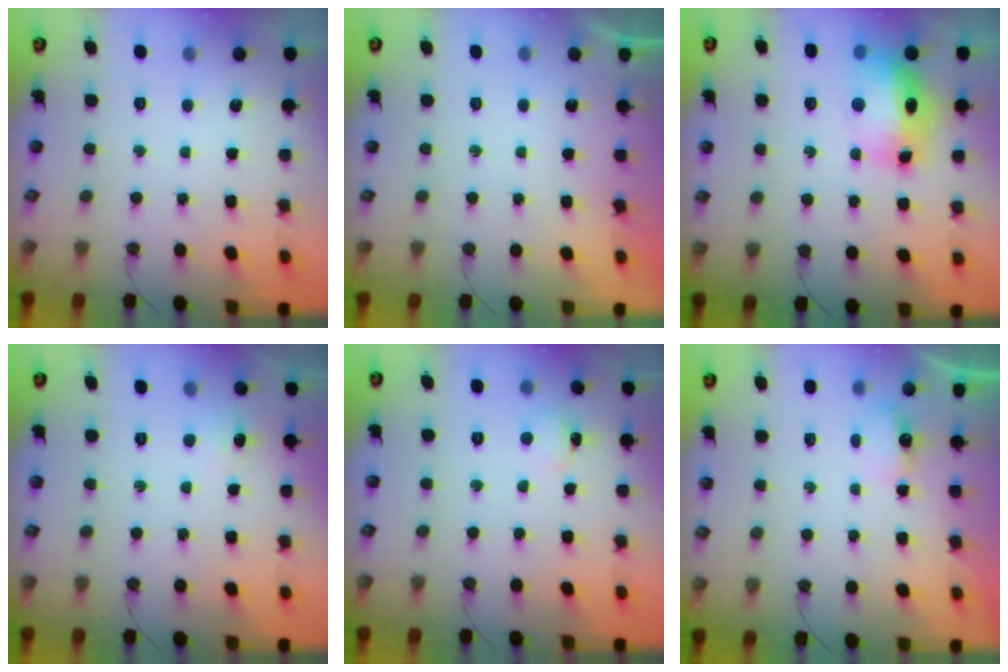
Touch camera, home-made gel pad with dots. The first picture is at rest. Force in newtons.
{"total": 0.0}
{"total": 13.9, "press": 13.9, "slide": 1.2}
{"total": 5.7, "press": 4.7, "slide": 3.2}
{"total": 2.2, "press": 2.2, "slide": 0.3}
{"total": 4.0, "press": 3.9, "slide": 0.6}